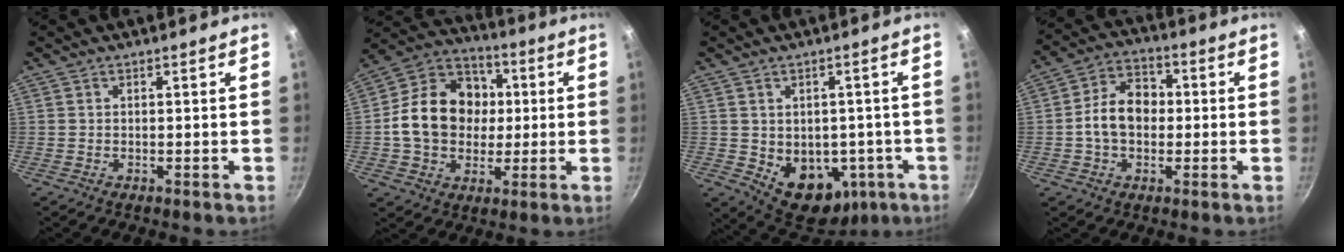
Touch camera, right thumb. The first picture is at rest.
{"total": 17.9, "force": [0.6, 14.4, 10.5], "torque": [-0.146, 0.029, 0.002]}
{"total": 13.2, "force": [-3.0, 9.7, 8.5], "torque": [-0.074, -0.001, -0.016]}
{"total": 10.1, "force": [-0.4, 7.4, 6.9], "torque": [-0.085, 0.028, -0.020]}